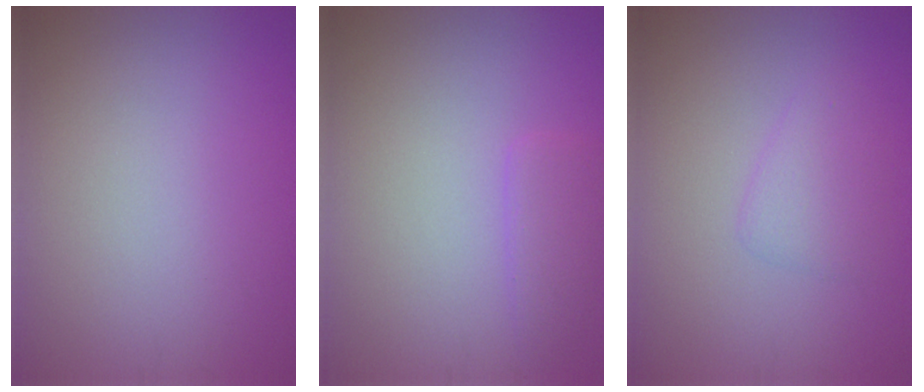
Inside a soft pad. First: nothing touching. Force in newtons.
{"total": 1.8, "press": 1.8, "slide": 0.2}
{"total": 1.9, "press": 1.9, "slide": 0.2}